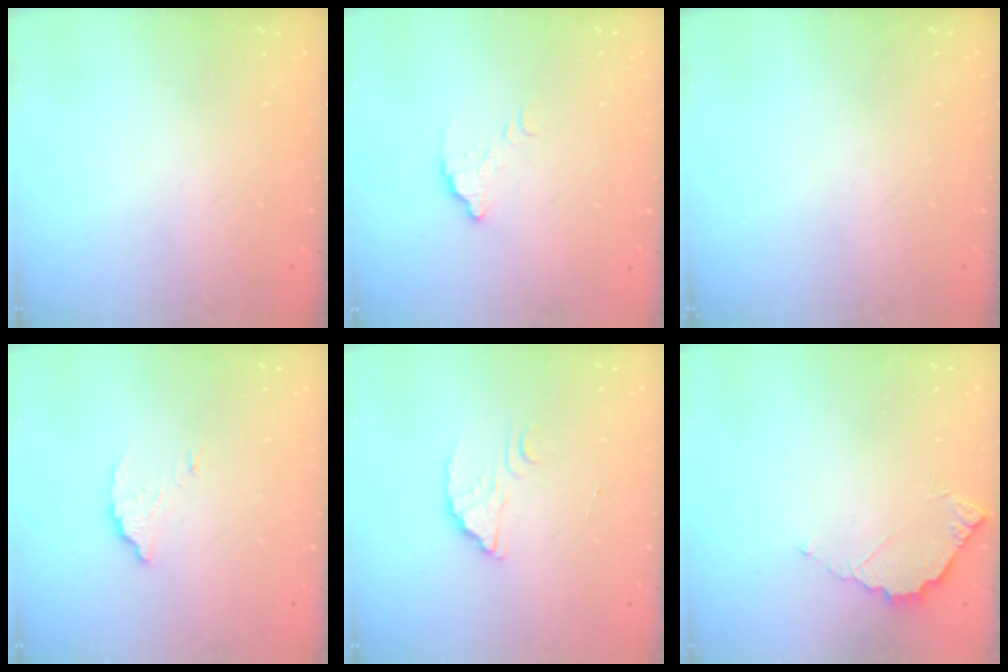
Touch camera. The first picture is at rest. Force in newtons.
{"total": 4.8, "press": 4.8, "slide": 0.3}
{"total": 0.0}
{"total": 2.8, "press": 2.8, "slide": 0.2}
{"total": 3.0, "press": 3.0, "slide": 0.0}
{"total": 4.0, "press": 4.0, "slide": 0.3}